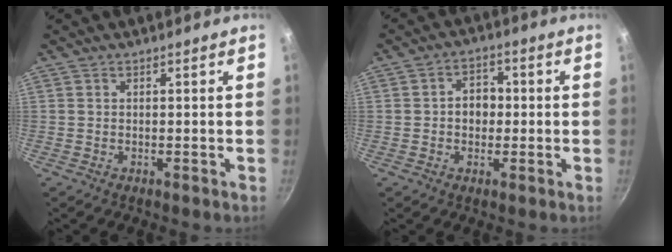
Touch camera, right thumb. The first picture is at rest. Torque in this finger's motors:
{"motor_torque": [-0.03, 0.07, 0.10, -0.02, 0.05]}